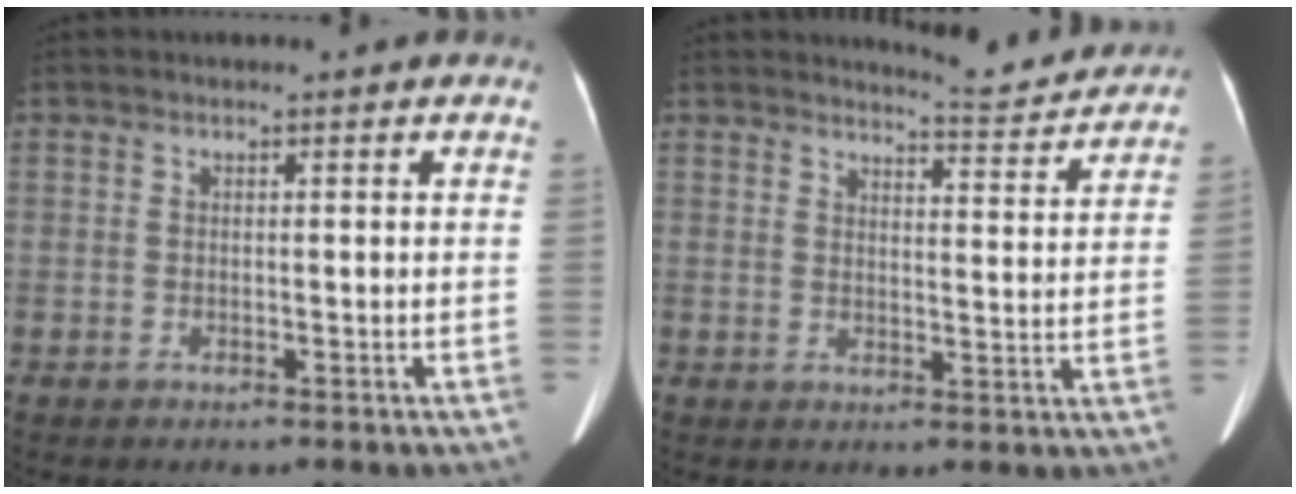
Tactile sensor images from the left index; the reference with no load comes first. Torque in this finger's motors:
{"motor_torque": [0.73, -1.41, 0.03, 0.02]}